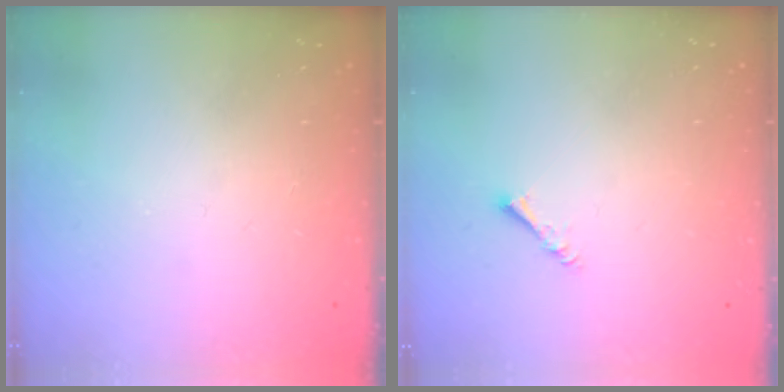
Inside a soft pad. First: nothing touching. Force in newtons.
{"total": 1.6, "press": 1.6, "slide": 0.3}